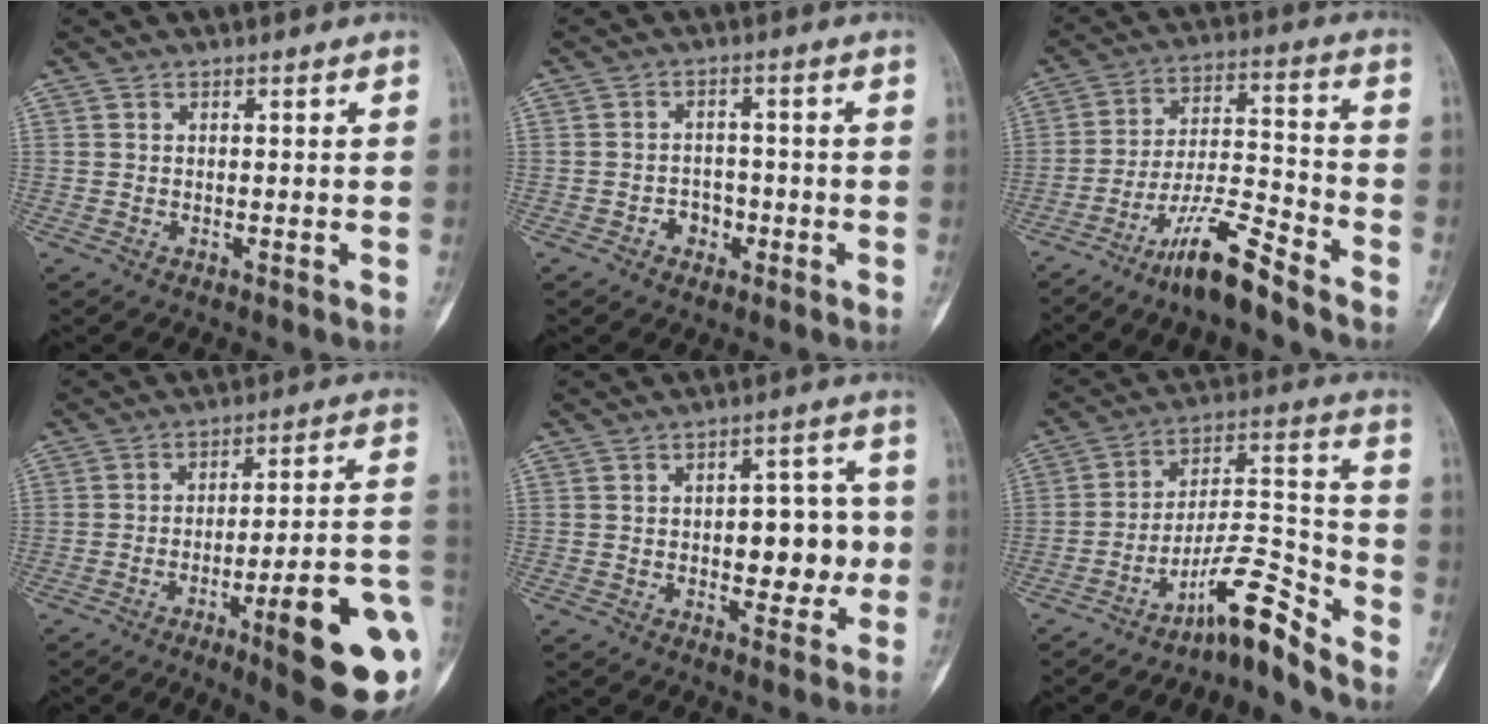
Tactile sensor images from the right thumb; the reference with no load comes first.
{"total": 3.7, "force": [-1.6, 3.0, 1.5], "torque": [-0.001, 0.017, -0.028]}
{"total": 12.1, "force": [-9.2, 1.7, 7.8], "torque": [-0.140, 0.069, -0.168]}
{"total": 19.8, "force": [-7.0, 3.2, 18.3], "torque": [-0.197, 0.026, -0.092]}
{"total": 10.4, "force": [-0.5, 5.8, 8.6], "torque": [-0.066, 0.018, -0.004]}
{"total": 10.9, "force": [-8.8, 1.4, 6.2], "torque": [-0.102, 0.109, -0.152]}